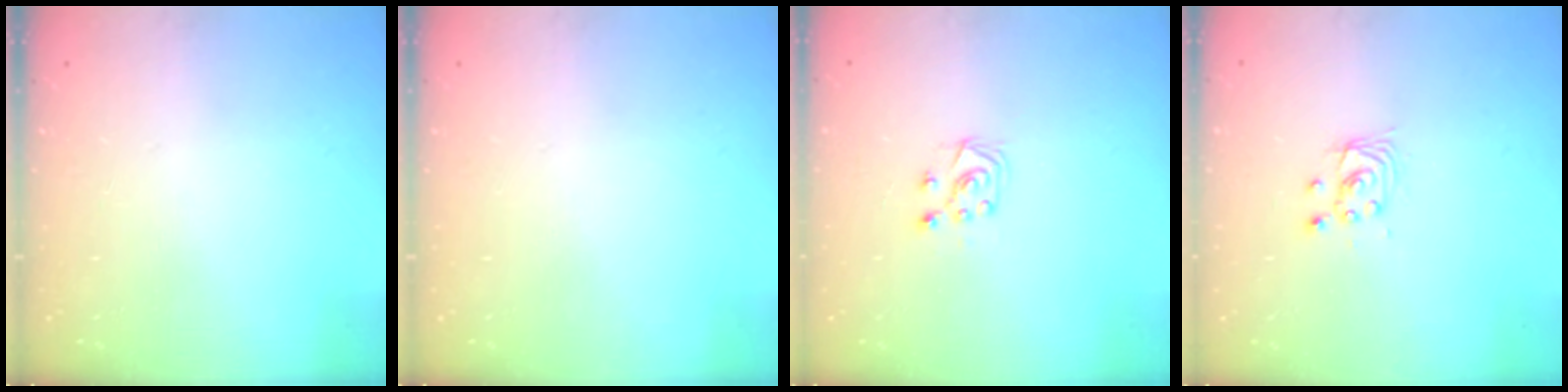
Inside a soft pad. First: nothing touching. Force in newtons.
{"total": 0.0}
{"total": 7.3, "press": 7.2, "slide": 0.5}
{"total": 3.2, "press": 3.2, "slide": 0.2}